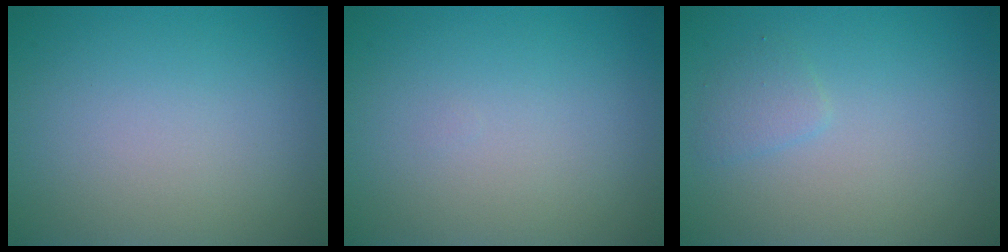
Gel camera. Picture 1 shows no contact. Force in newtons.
{"total": 0.0}
{"total": 1.2, "press": 1.2, "slide": 0.0}